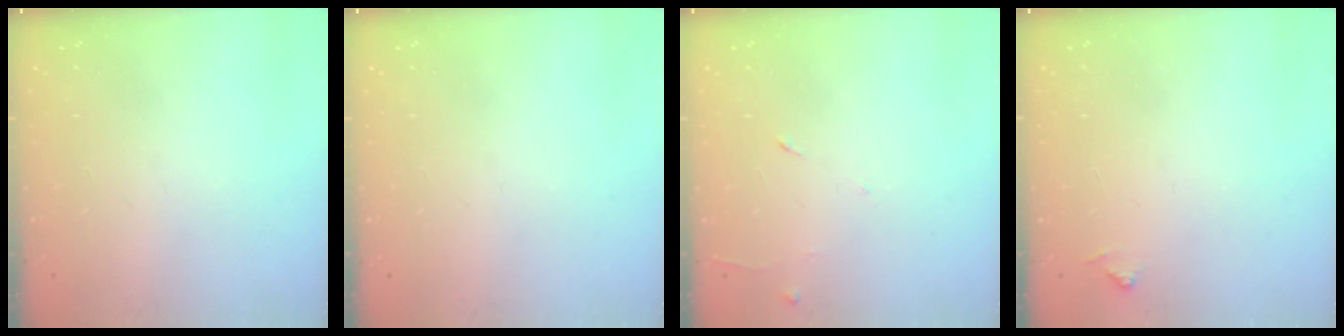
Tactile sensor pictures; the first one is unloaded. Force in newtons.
{"total": 0.0}
{"total": 5.1, "press": 5.1, "slide": 0.8}
{"total": 6.5, "press": 6.4, "slide": 0.4}